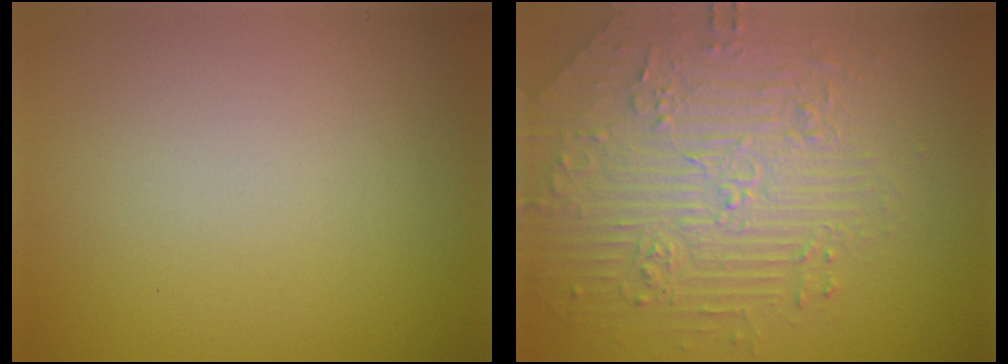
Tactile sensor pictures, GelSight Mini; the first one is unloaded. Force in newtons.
{"total": 4.6, "press": 4.5, "slide": 0.5}